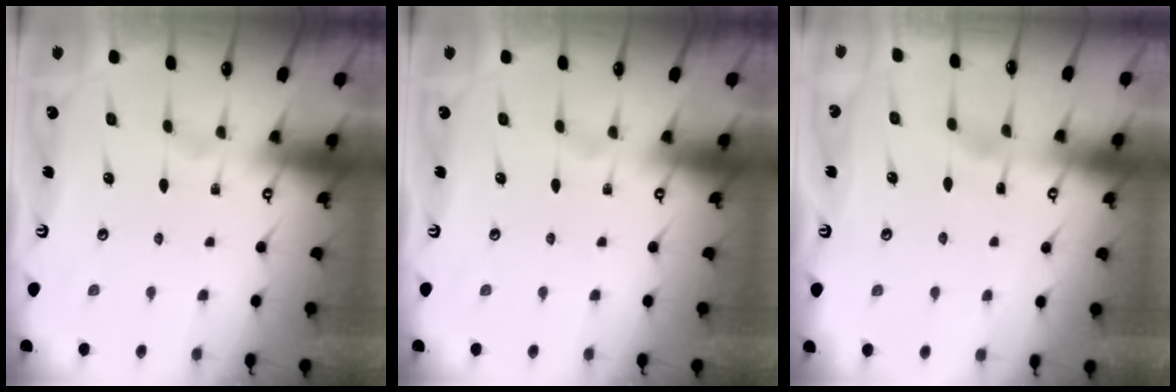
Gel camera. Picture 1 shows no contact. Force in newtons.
{"total": 0.0}
{"total": 2.7, "press": 2.7, "slide": 0.3}